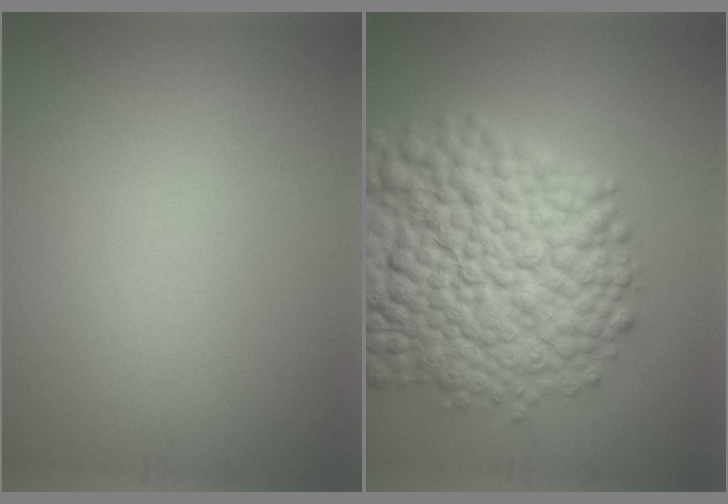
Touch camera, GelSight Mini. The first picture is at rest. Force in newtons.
{"total": 14.5, "press": 14.5, "slide": 0.5}